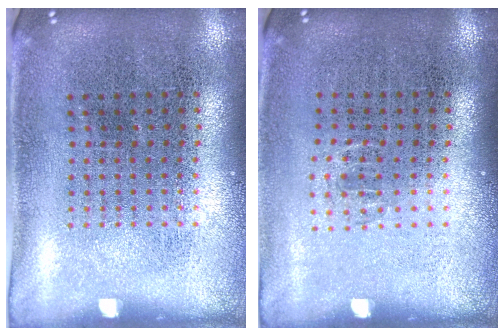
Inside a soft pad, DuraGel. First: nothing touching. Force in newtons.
{"total": 0.5, "press": 0.5, "slide": 0.3}